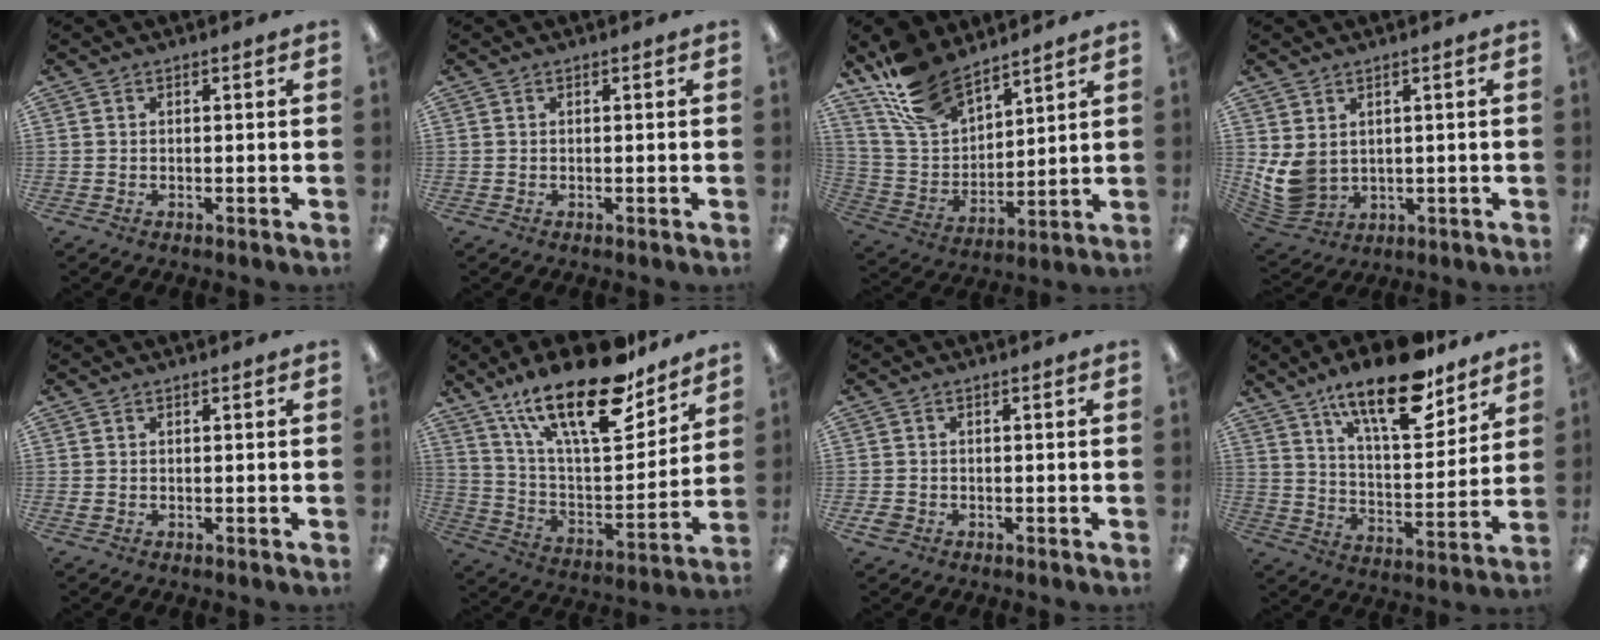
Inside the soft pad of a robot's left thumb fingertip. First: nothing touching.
{"total": 0.0}
{"total": 16.0, "force": [12.5, 7.6, 6.5], "torque": [-0.151, -0.061, 0.239]}
{"total": 7.7, "force": [1.8, 5.9, 4.7], "torque": [-0.119, -0.007, 0.039]}
{"total": 0.8, "force": [0.1, 0.6, 0.5], "torque": [-0.010, 0.003, 0.001]}
{"total": 25.4, "force": [17.2, 9.2, 16.2], "torque": [-0.265, -0.102, 0.292]}
{"total": 1.8, "force": [-0.6, 1.5, 0.8], "torque": [-0.013, 0.002, -0.011]}
{"total": 19.5, "force": [13.8, 6.8, 12.0], "torque": [-0.184, -0.082, 0.226]}